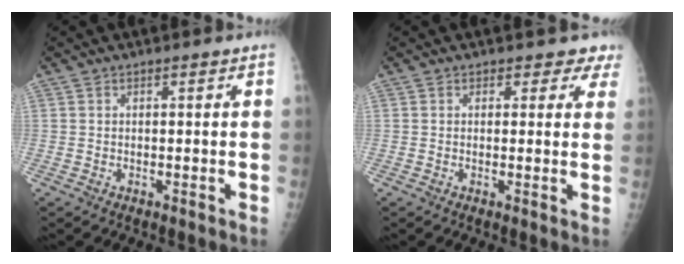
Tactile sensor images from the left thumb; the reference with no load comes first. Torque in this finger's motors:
{"motor_torque": [-0.13, 0.01, 0.06, 0.11, 0.05]}